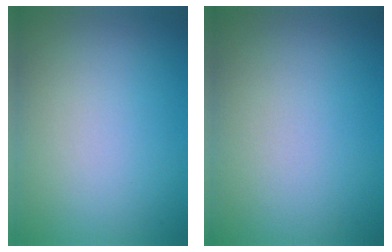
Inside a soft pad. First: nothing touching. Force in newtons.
{"total": 0.0}